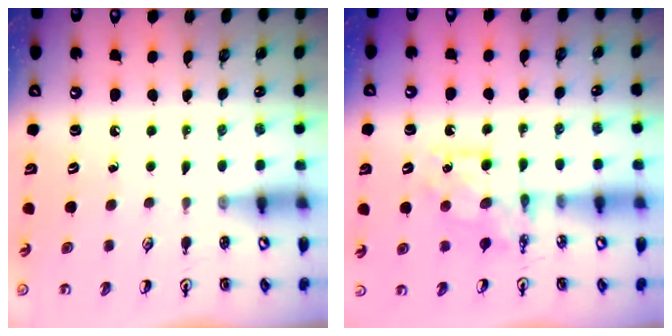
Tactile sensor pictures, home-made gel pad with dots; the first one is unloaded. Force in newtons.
{"total": 7.7, "press": 7.7, "slide": 0.7}